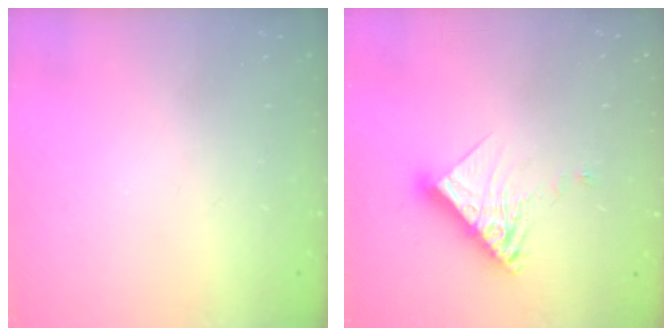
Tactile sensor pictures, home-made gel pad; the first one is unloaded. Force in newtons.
{"total": 12.3, "press": 12.3, "slide": 0.9}